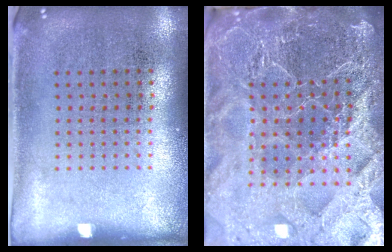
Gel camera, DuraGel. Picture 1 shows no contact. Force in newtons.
{"total": 6.3, "press": 5.5, "slide": 3.2}